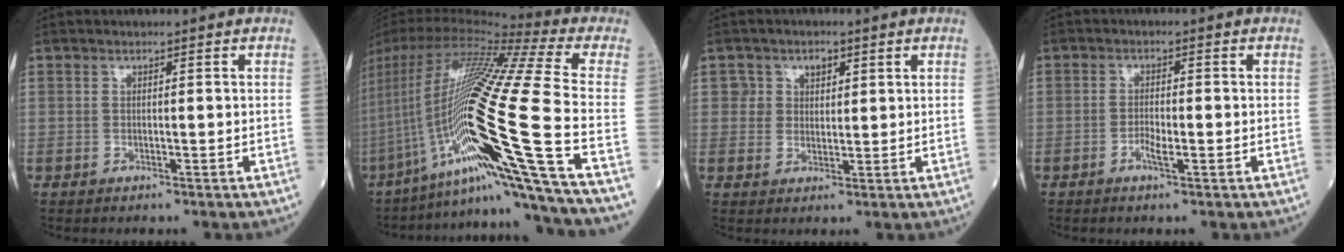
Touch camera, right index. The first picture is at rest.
{"total": 30.6, "force": [-10.0, -1.1, 28.9], "torque": [-0.536, -0.026, -0.190]}
{"total": 3.2, "force": [1.5, 2.8, 0.8], "torque": [-0.002, 0.002, 0.019]}
{"total": 2.4, "force": [-0.9, 0.5, 2.2], "torque": [-0.040, 0.001, -0.017]}